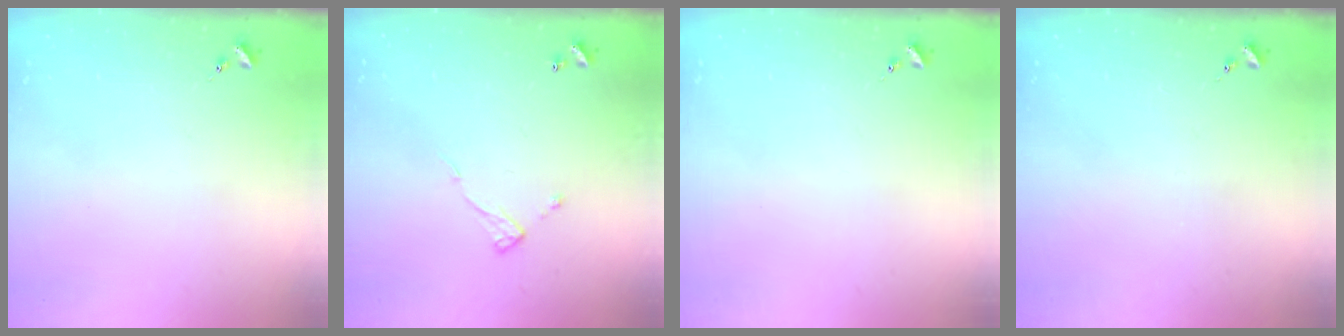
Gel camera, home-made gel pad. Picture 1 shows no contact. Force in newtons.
{"total": 7.0, "press": 7.0, "slide": 0.4}
{"total": 0.0}
{"total": 0.0}